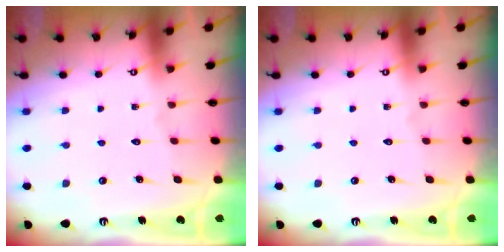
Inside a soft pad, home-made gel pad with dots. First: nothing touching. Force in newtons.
{"total": 0.0}